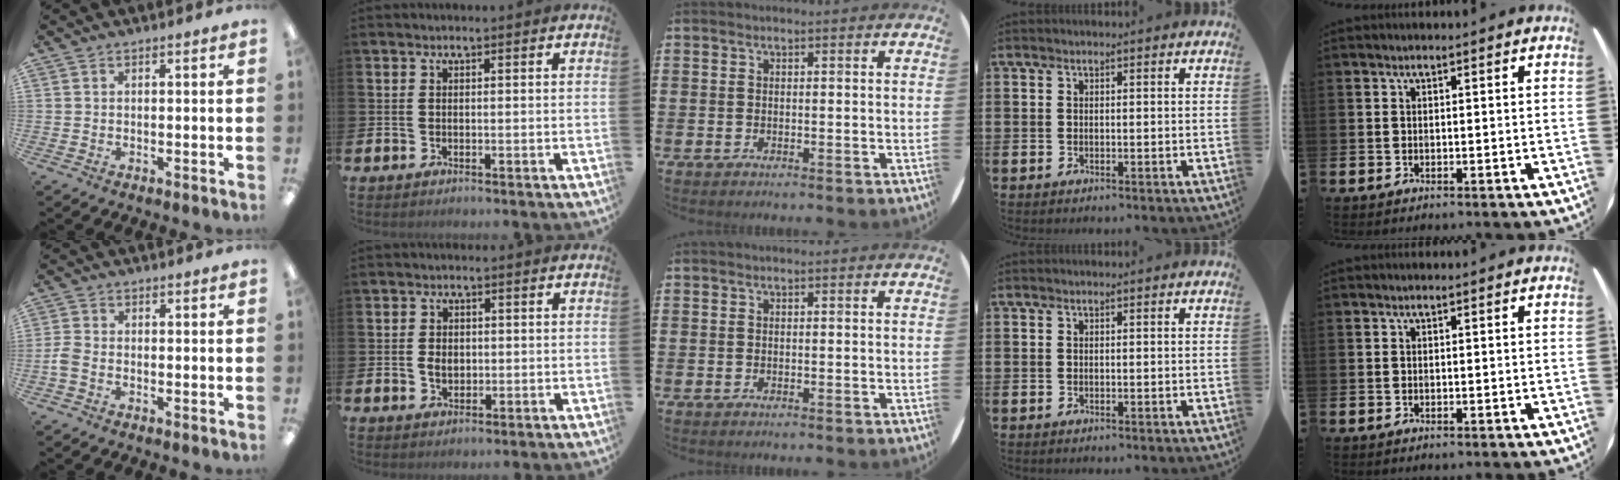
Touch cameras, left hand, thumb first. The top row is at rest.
{"thumb": {"total": 3.0, "force": [-1.2, 1.8, 2.0], "torque": [-0.046, 0.003, -0.024]}, "index": {"total": 2.4, "force": [0.0, 1.9, 1.6], "torque": [-0.011, 0.000, -0.006]}}